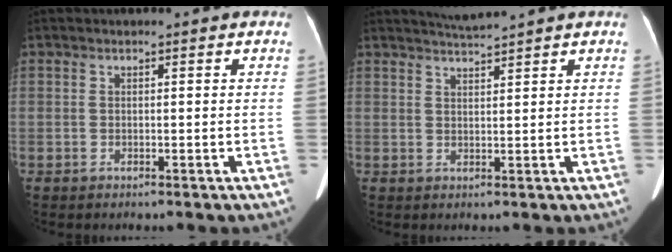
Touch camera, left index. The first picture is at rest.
{"total": 3.0, "force": [2.8, -1.1, 0.3], "torque": [-0.006, 0.004, 0.055]}